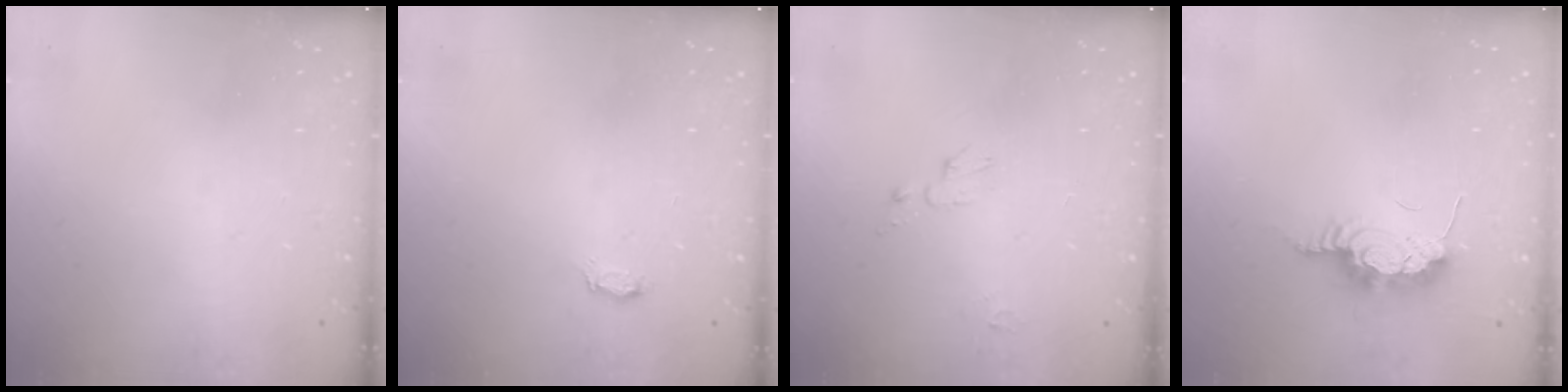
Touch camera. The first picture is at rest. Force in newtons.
{"total": 3.1, "press": 3.1, "slide": 0.3}
{"total": 3.6, "press": 3.6, "slide": 0.4}
{"total": 9.2, "press": 8.9, "slide": 2.3}